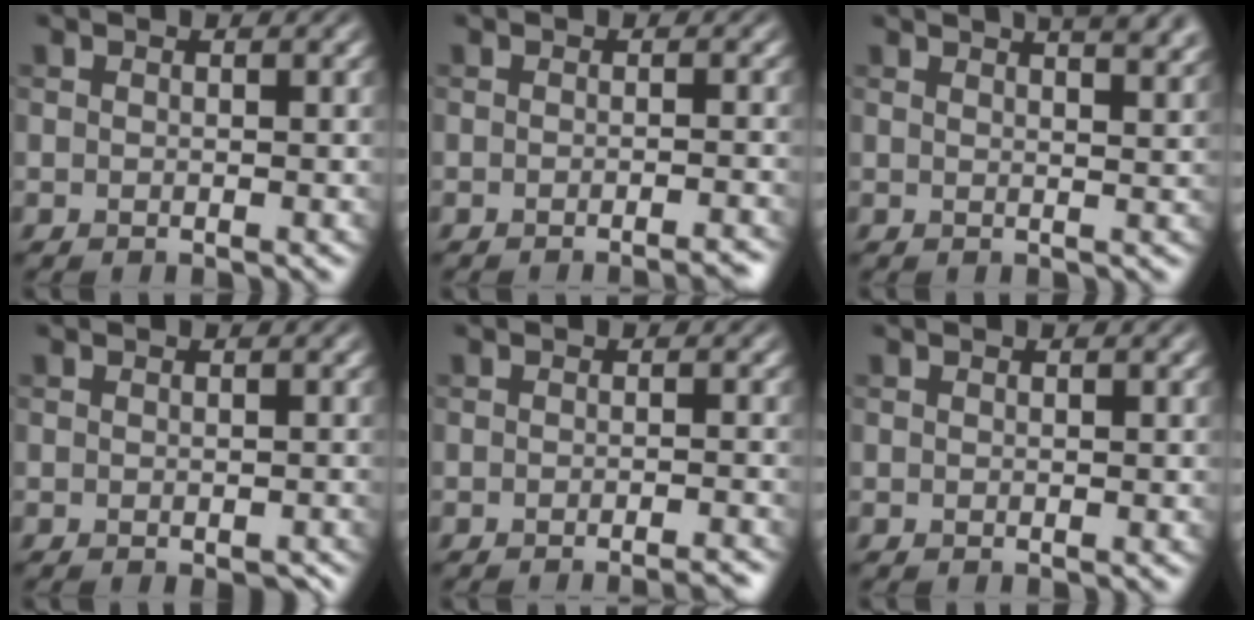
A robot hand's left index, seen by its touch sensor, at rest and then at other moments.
{"total": 2.3, "force": [-1.6, 0.5, 1.5], "torque": [-0.007, 0.004, -0.026]}
{"total": 8.2, "force": [5.3, 3.3, 5.3], "torque": [-0.018, 0.047, 0.034]}
{"total": 1.4, "force": [-0.8, 0.3, 1.1], "torque": [-0.011, -0.002, -0.006]}
{"total": 2.7, "force": [-2.0, 0.5, 1.7], "torque": [-0.011, 0.007, -0.032]}
{"total": 0.0}